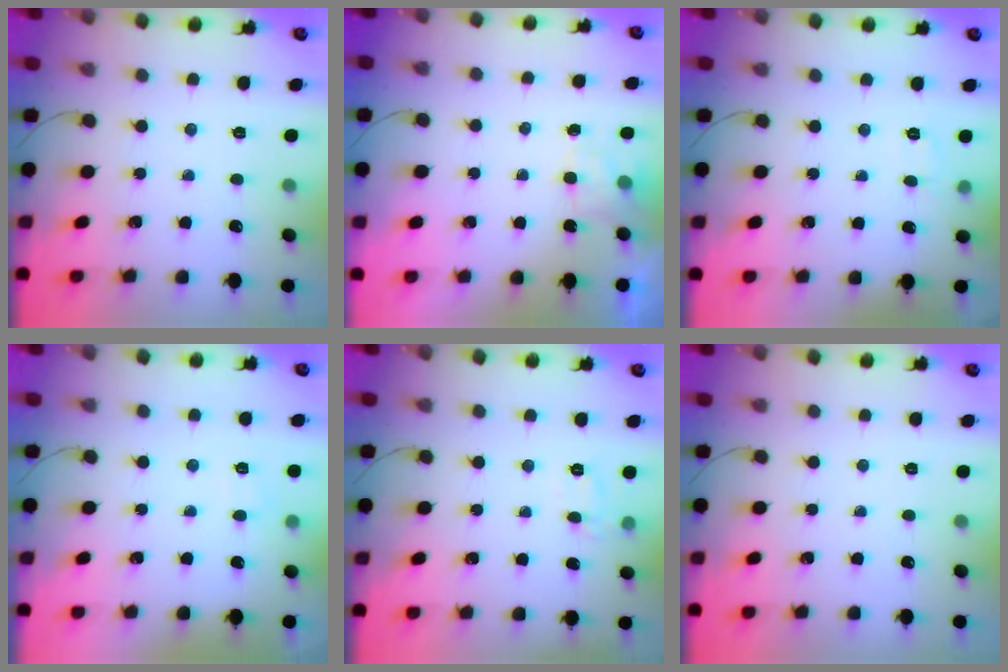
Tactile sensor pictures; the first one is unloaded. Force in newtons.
{"total": 2.4, "press": 1.9, "slide": 1.4}
{"total": 2.9, "press": 2.5, "slide": 1.4}
{"total": 3.6, "press": 3.4, "slide": 1.1}
{"total": 6.3, "press": 6.1, "slide": 1.5}
{"total": 0.0}